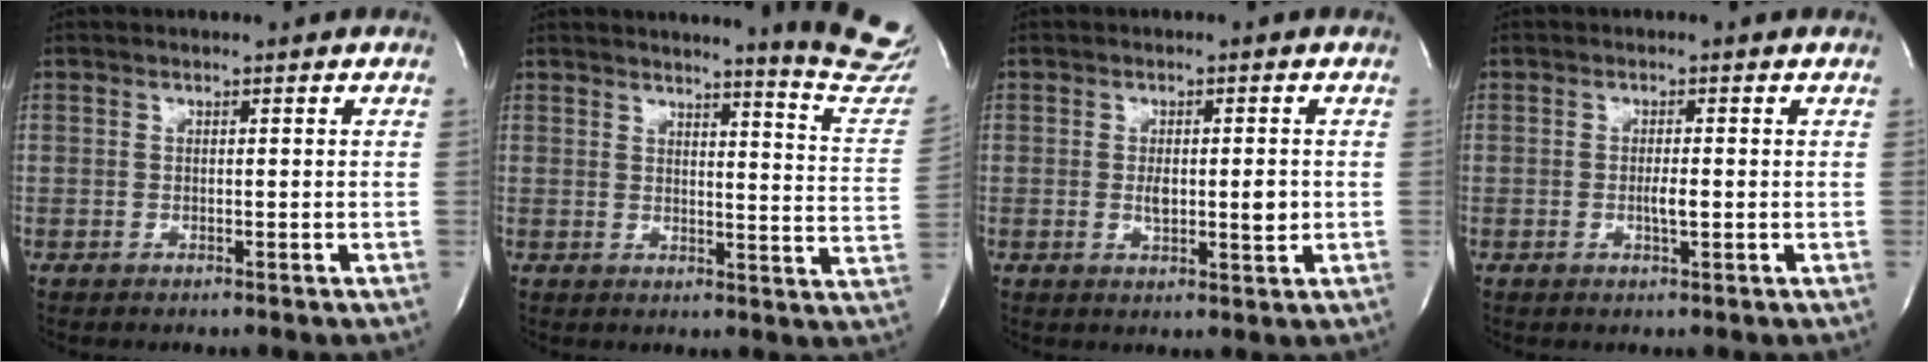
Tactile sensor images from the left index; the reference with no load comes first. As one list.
[{"total": 13.5, "force": [13.0, -1.0, 3.8], "torque": [-0.039, -0.126, 0.122]}, {"total": 4.7, "force": [-0.6, 1.4, 4.4], "torque": [-0.069, -0.009, -0.007]}, {"total": 1.8, "force": [-0.5, 0.1, 1.7], "torque": [-0.033, -0.005, -0.010]}]